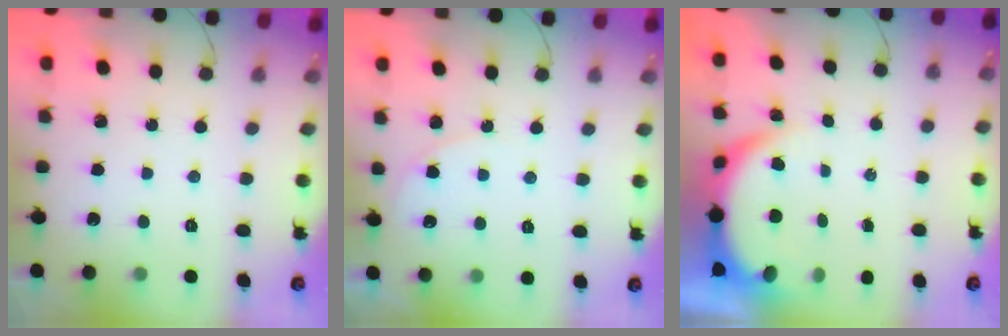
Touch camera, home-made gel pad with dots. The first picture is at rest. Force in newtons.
{"total": 4.2, "press": 4.2, "slide": 0.5}
{"total": 5.7, "press": 5.6, "slide": 0.9}